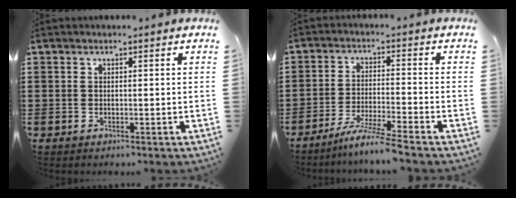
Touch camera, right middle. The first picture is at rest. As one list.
[{"total": 5.9, "force": [-5.1, -0.8, 2.8], "torque": [-0.057, -0.021, -0.096]}]